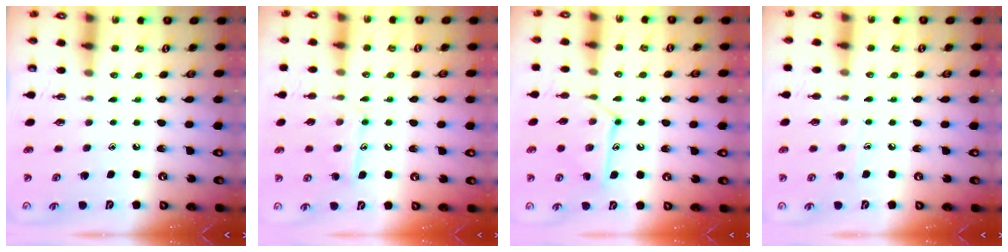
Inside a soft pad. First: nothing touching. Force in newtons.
{"total": 10.8, "press": 10.7, "slide": 0.5}
{"total": 12.4, "press": 12.4, "slide": 0.0}
{"total": 3.9, "press": 3.9, "slide": 0.5}